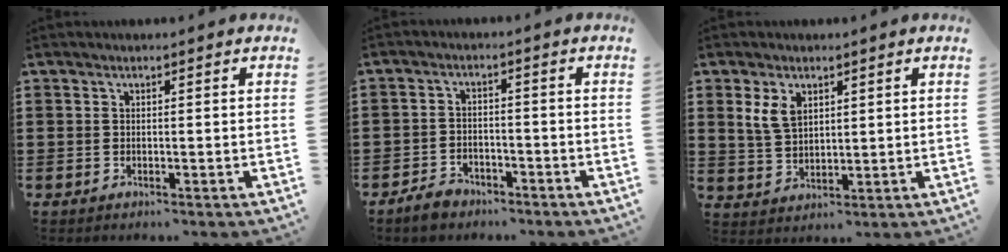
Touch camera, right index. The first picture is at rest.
{"total": 3.0, "force": [-2.6, 1.3, 0.7], "torque": [-0.024, 0.004, -0.055]}
{"total": 4.6, "force": [2.2, 2.9, 2.8], "torque": [-0.065, 0.010, 0.040]}